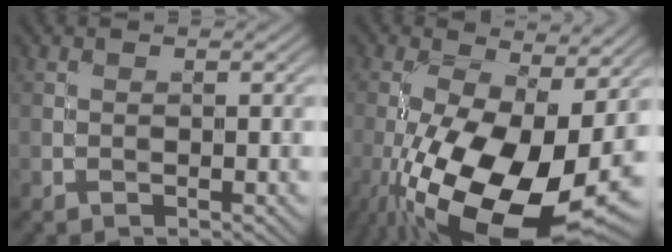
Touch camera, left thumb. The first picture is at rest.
{"total": 18.7, "force": [-5.4, 7.7, 16.2], "torque": [-0.300, -0.033, -0.081]}